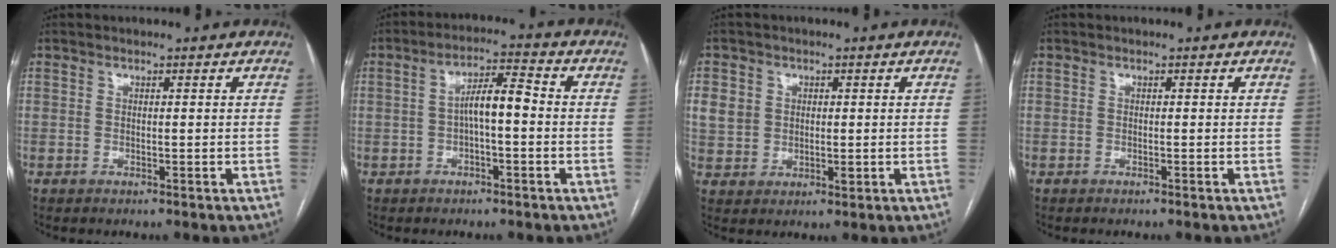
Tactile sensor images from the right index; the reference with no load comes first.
{"total": 5.7, "force": [-0.5, 1.4, 5.5], "torque": [-0.096, 0.022, -0.011]}
{"total": 5.9, "force": [1.3, 5.3, 2.4], "torque": [-0.052, 0.007, 0.028]}
{"total": 0.0}